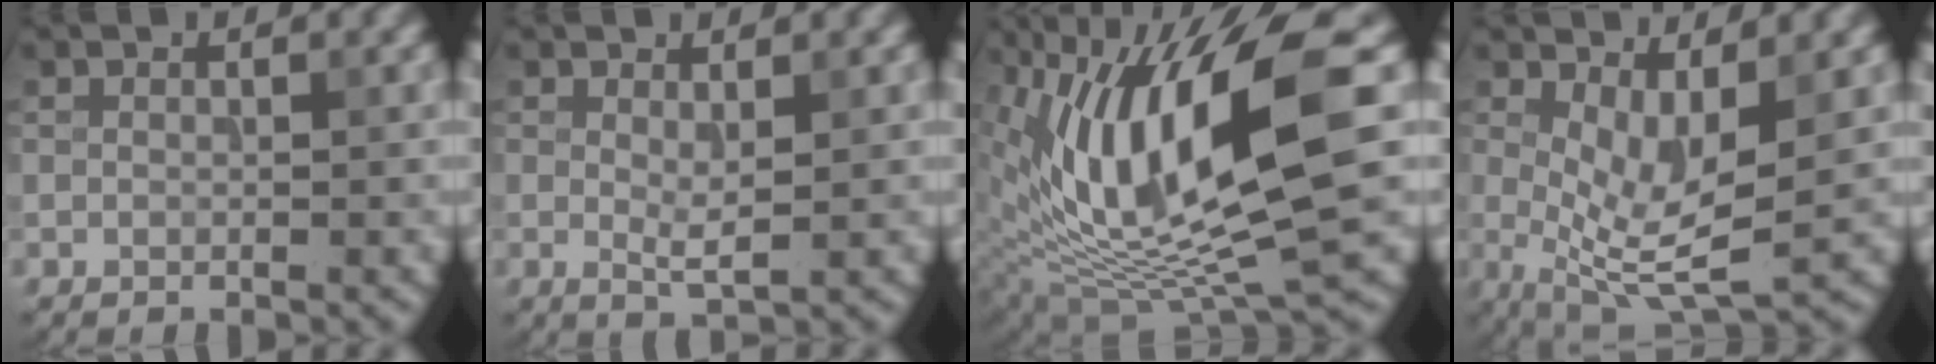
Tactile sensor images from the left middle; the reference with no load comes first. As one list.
[{"total": 1.6, "force": [0.4, 0.3, 1.5], "torque": [-0.028, -0.007, 0.010]}, {"total": 13.1, "force": [2.2, 4.2, 12.2], "torque": [-0.230, -0.004, 0.039]}, {"total": 5.3, "force": [0.8, 2.0, 4.9], "torque": [-0.100, -0.018, 0.018]}]